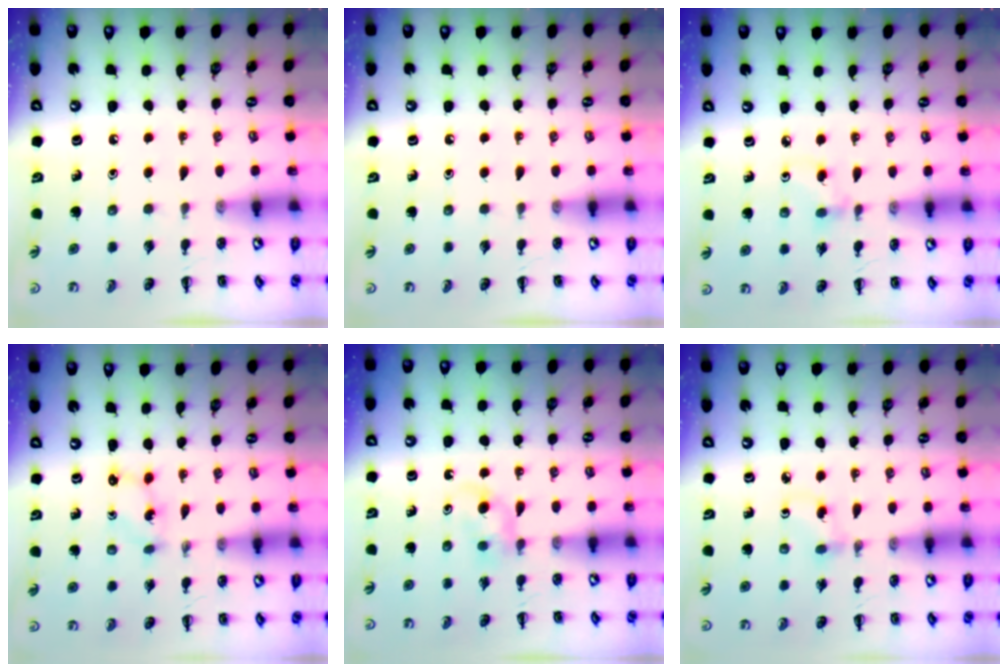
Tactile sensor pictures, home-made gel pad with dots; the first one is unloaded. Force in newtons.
{"total": 0.0}
{"total": 2.7, "press": 2.4, "slide": 1.1}
{"total": 2.7, "press": 2.6, "slide": 0.8}
{"total": 3.6, "press": 3.3, "slide": 1.3}
{"total": 2.5, "press": 2.2, "slide": 1.1}